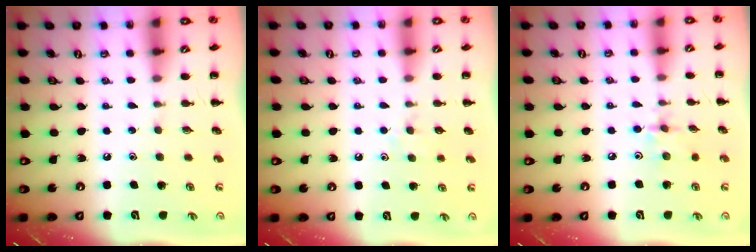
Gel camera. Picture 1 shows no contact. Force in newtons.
{"total": 4.9, "press": 4.7, "slide": 1.5}
{"total": 2.7, "press": 2.7, "slide": 0.5}